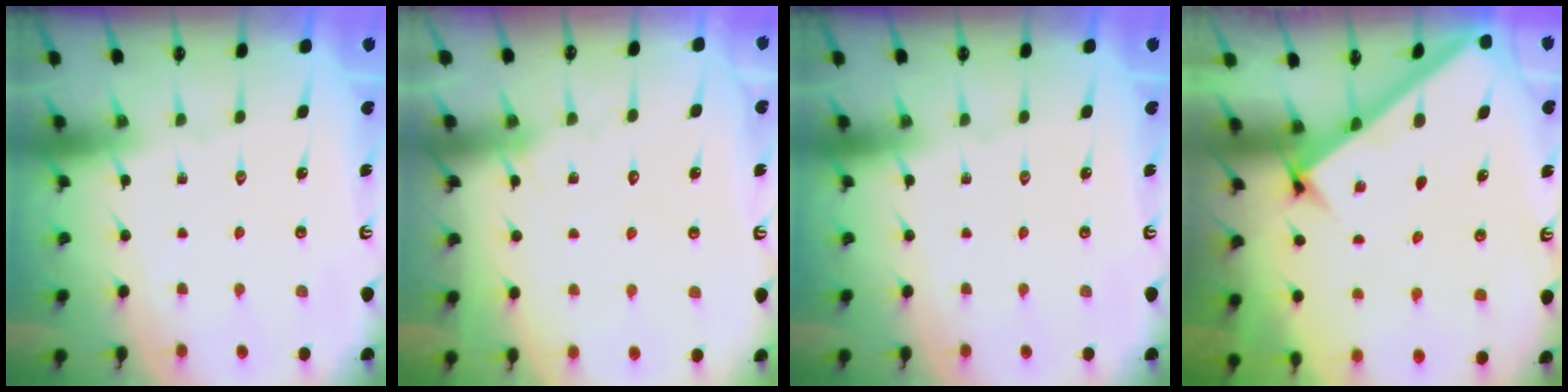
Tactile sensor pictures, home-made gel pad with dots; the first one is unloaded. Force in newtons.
{"total": 4.8, "press": 4.8, "slide": 0.5}
{"total": 0.0}
{"total": 2.4, "press": 2.4, "slide": 0.2}